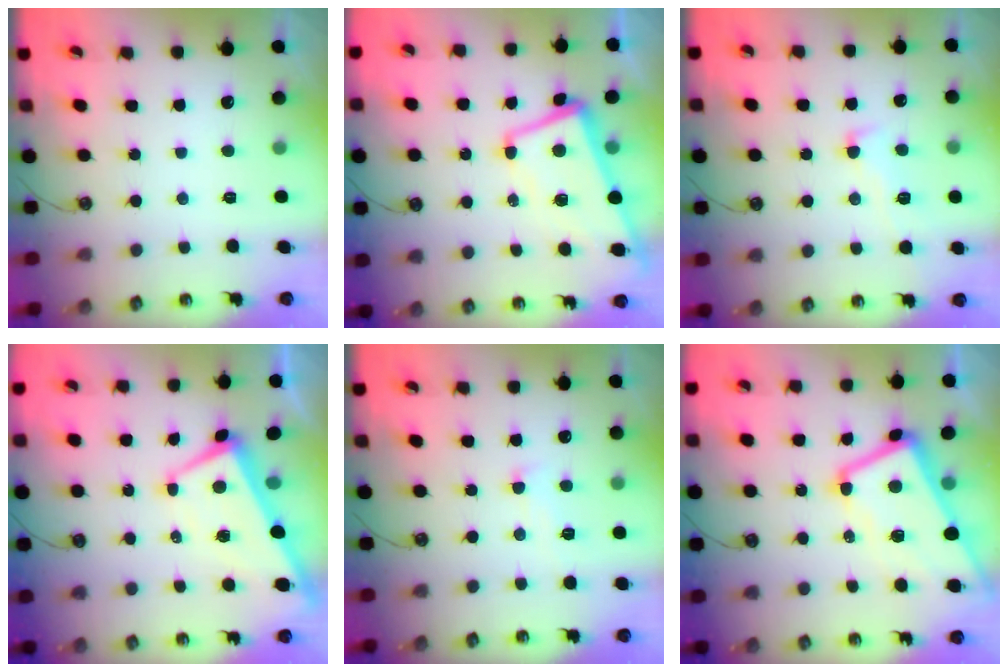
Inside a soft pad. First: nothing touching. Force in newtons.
{"total": 2.8, "press": 2.3, "slide": 1.6}
{"total": 3.0, "press": 2.7, "slide": 1.3}
{"total": 1.5, "press": 1.2, "slide": 0.9}
{"total": 2.4, "press": 2.4, "slide": 0.5}
{"total": 7.6, "press": 7.5, "slide": 1.5}